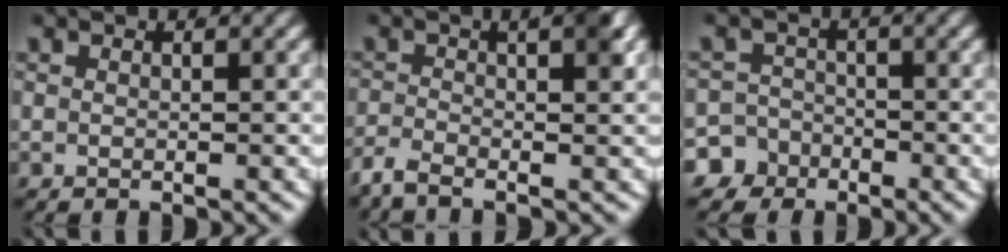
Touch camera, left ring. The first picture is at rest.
{"total": 3.6, "force": [-1.3, 0.8, 3.3], "torque": [-0.053, -0.005, -0.026]}
{"total": 6.0, "force": [-3.7, 4.7, 0.8], "torque": [-0.015, -0.024, -0.064]}